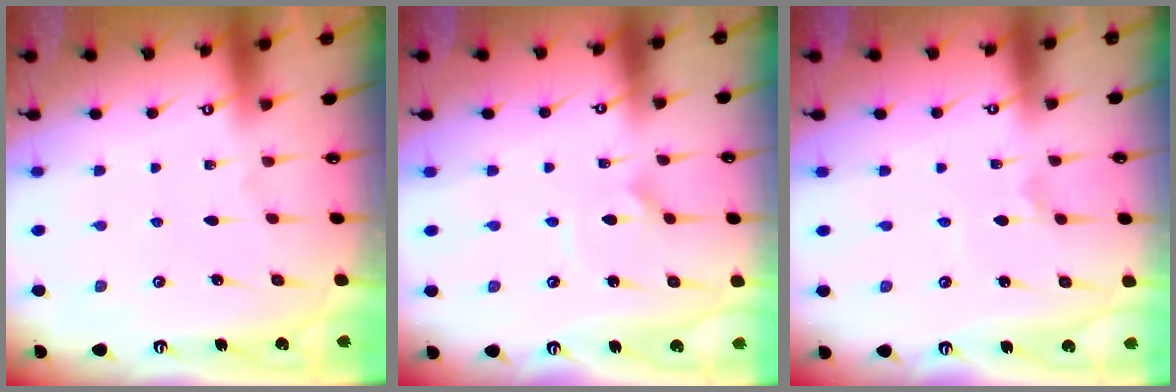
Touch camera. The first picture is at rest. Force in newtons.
{"total": 2.7, "press": 2.7, "slide": 0.1}
{"total": 1.0, "press": 0.9, "slide": 0.4}